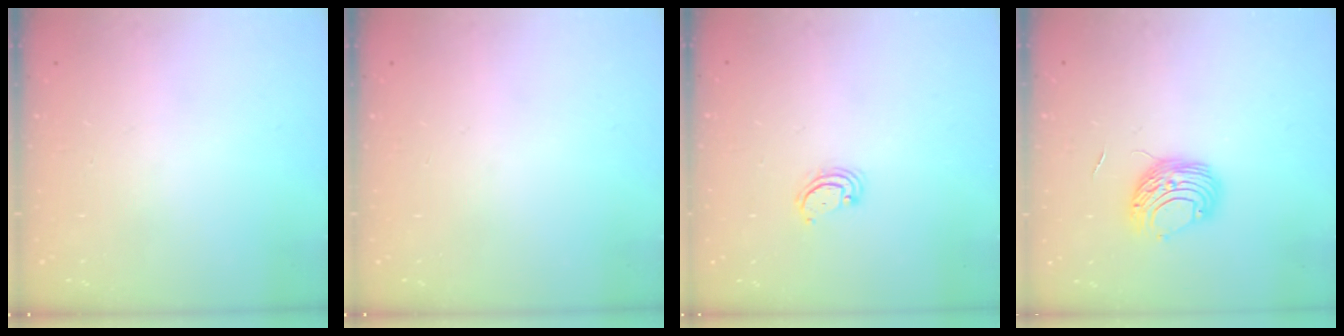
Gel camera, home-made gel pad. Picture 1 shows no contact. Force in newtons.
{"total": 0.0}
{"total": 2.9, "press": 2.8, "slide": 0.4}
{"total": 9.3, "press": 9.3, "slide": 0.5}